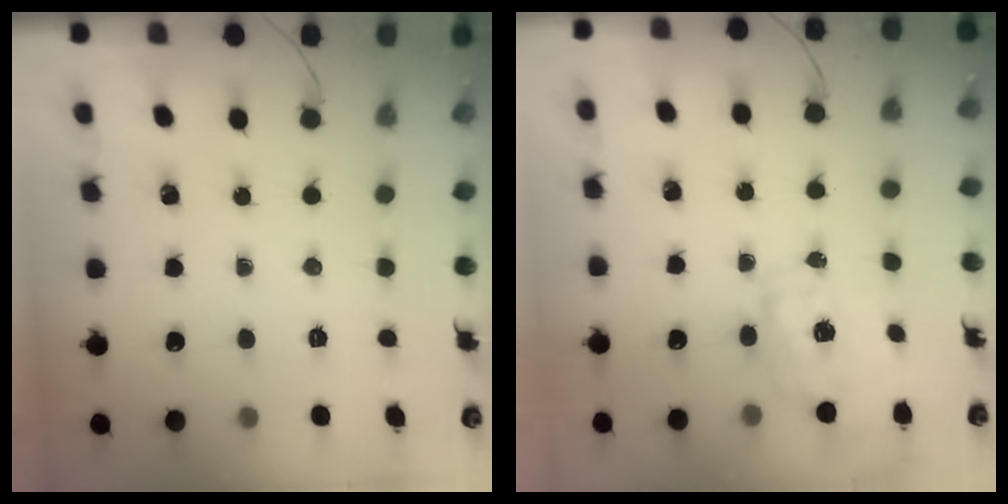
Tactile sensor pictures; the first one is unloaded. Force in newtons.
{"total": 2.2, "press": 2.1, "slide": 0.4}